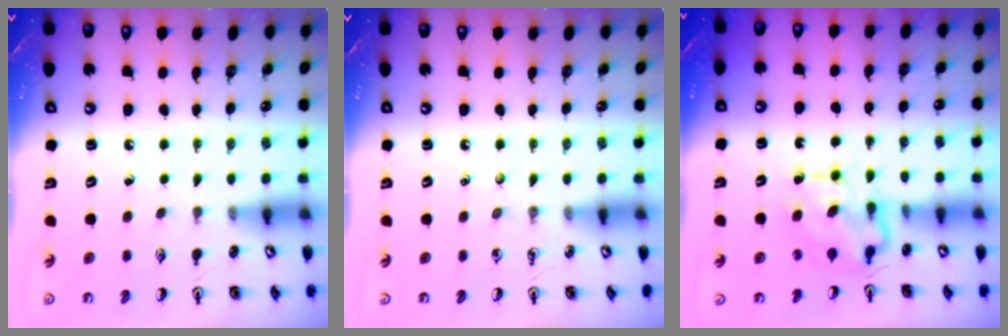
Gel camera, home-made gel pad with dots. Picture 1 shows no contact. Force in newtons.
{"total": 0.0}
{"total": 7.4, "press": 7.4, "slide": 0.6}